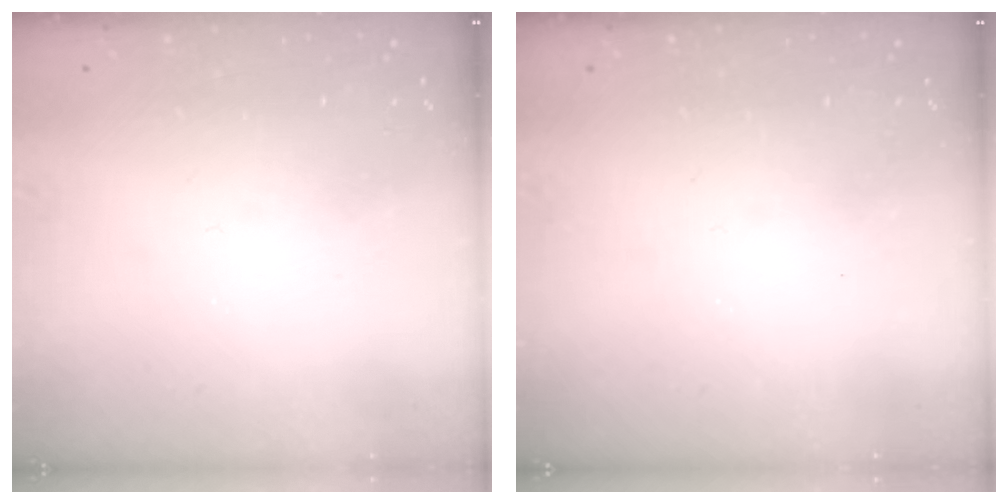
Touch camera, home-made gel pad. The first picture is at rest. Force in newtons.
{"total": 0.0}